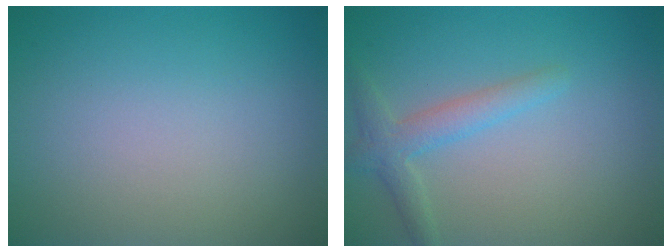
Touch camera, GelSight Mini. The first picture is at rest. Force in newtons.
{"total": 2.5, "press": 2.5, "slide": 0.1}